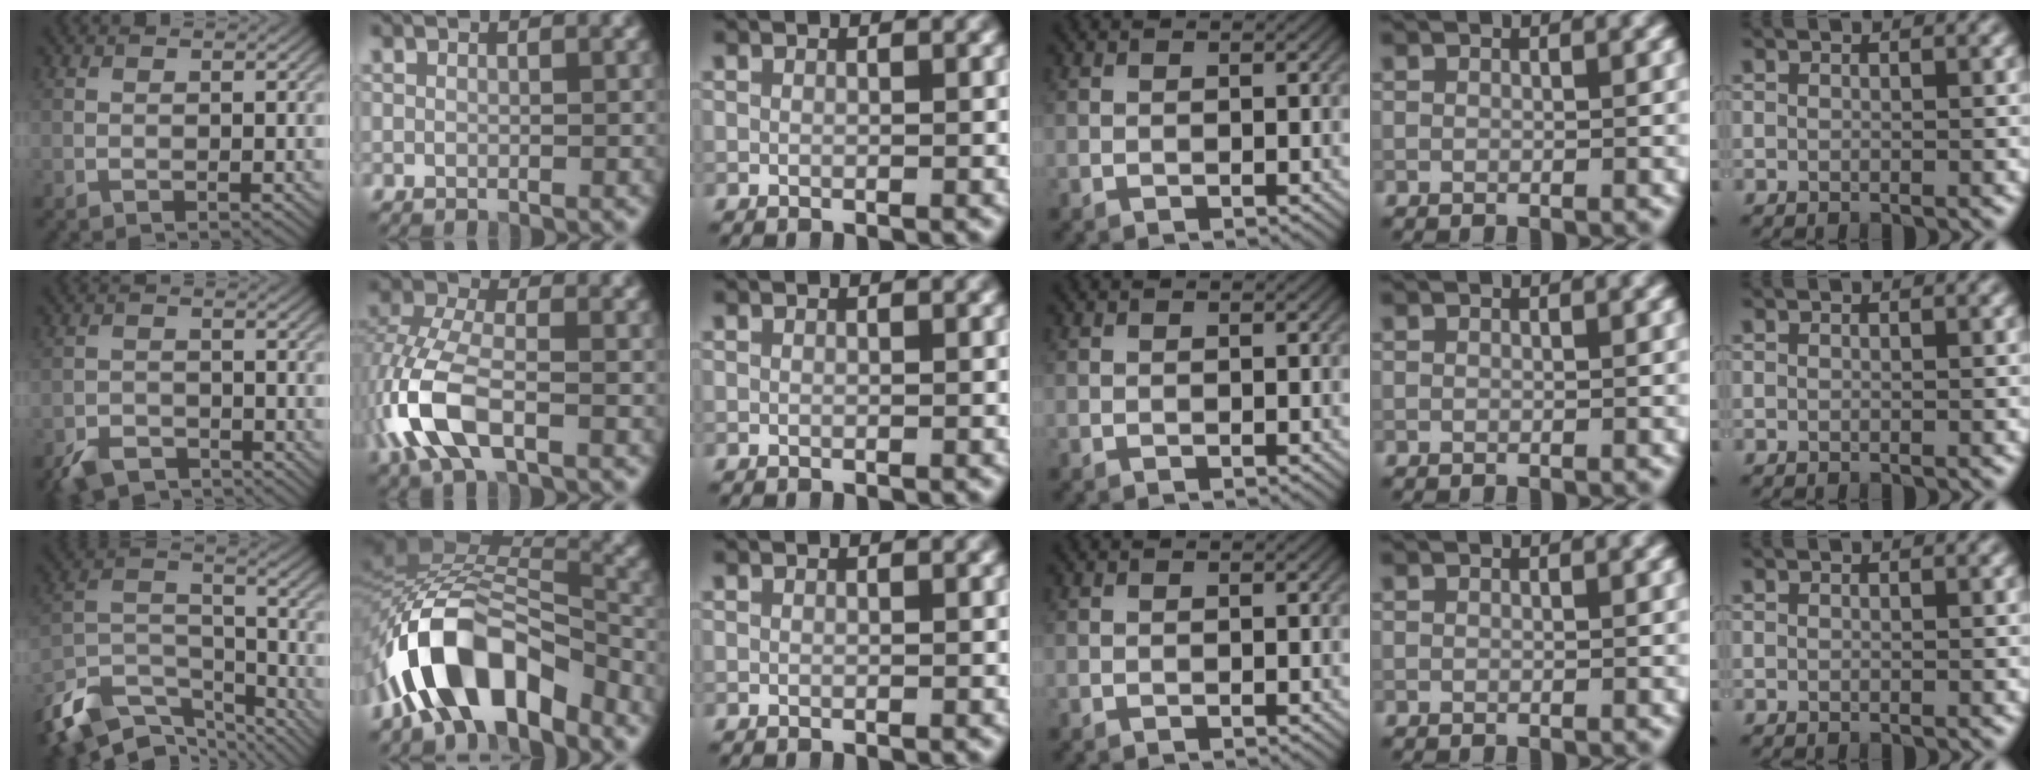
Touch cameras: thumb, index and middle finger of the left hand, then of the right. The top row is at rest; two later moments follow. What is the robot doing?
{"motion": "lift_and_place", "object": "coin"}